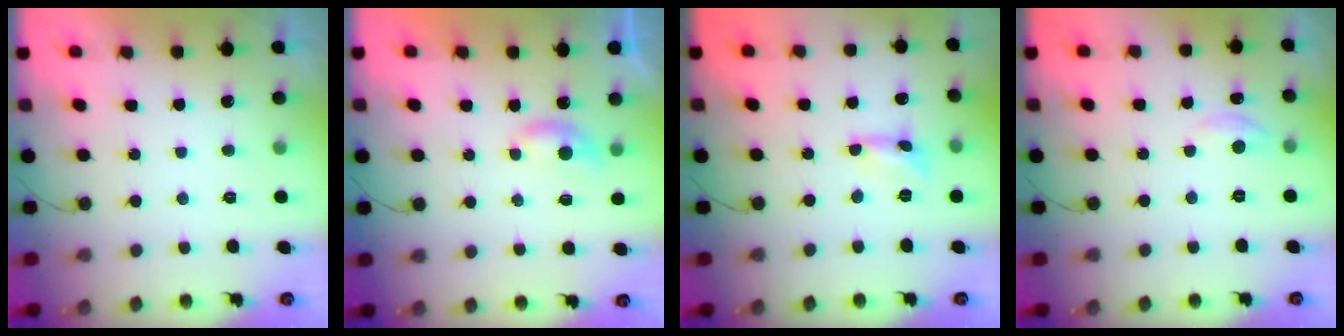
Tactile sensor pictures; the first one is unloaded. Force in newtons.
{"total": 4.7, "press": 4.6, "slide": 0.6}
{"total": 1.6, "press": 1.6, "slide": 0.1}
{"total": 2.7, "press": 2.7, "slide": 0.3}